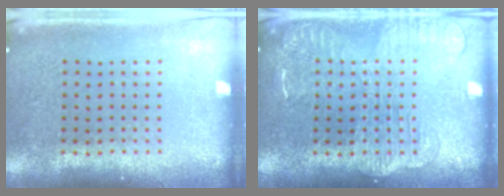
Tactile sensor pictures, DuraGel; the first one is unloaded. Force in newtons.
{"total": 3.0, "press": 3.0, "slide": 0.4}